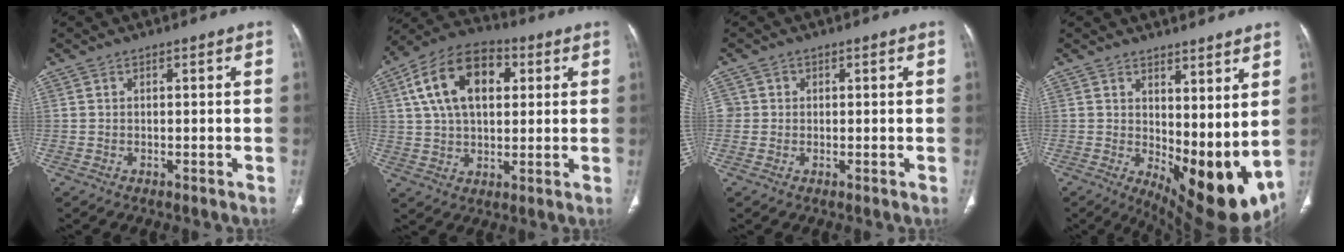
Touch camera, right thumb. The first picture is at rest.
{"total": 16.1, "force": [4.6, 9.9, 11.9], "torque": [-0.189, 0.012, 0.073]}
{"total": 2.0, "force": [0.1, 2.0, 0.2], "torque": [0.012, 0.006, 0.001]}
{"total": 15.4, "force": [2.3, 6.9, 13.6], "torque": [-0.183, -0.045, 0.054]}